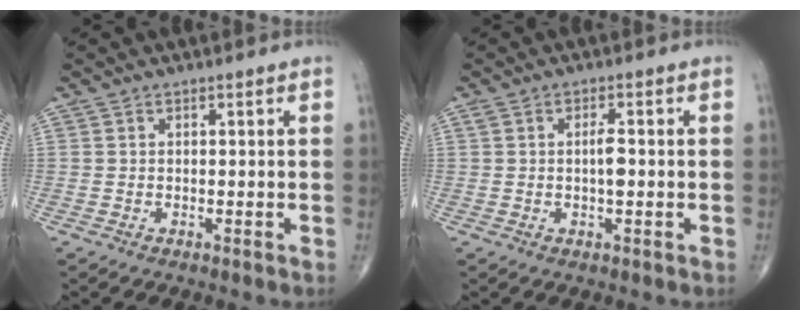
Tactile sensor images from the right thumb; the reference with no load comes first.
{"total": 3.0, "force": [-0.1, 1.0, 2.8], "torque": [-0.048, 0.003, -0.003]}